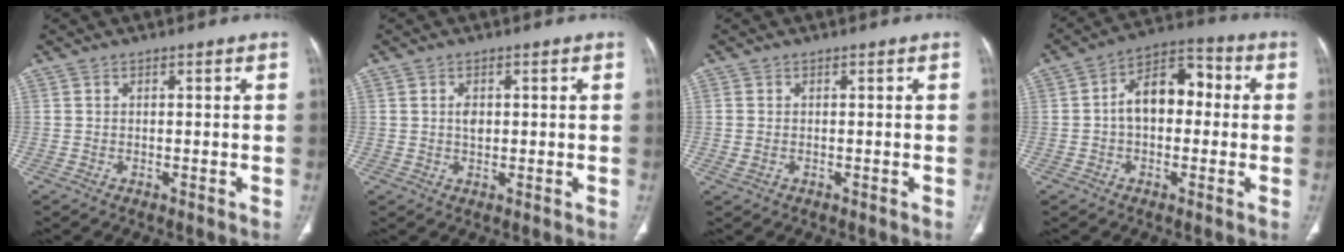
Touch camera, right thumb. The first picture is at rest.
{"total": 2.0, "force": [0.4, 1.3, 1.5], "torque": [-0.024, -0.001, 0.008]}
{"total": 1.3, "force": [-0.2, 0.9, 0.9], "torque": [-0.031, 0.002, 0.000]}
{"total": 10.8, "force": [0.3, 6.9, 8.3], "torque": [-0.112, 0.038, -0.007]}